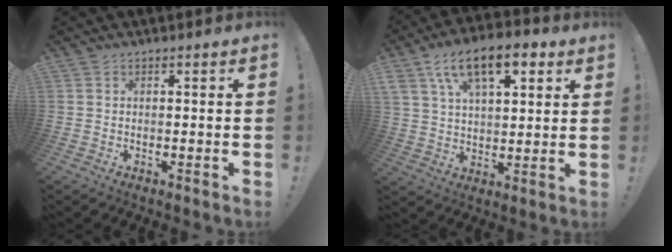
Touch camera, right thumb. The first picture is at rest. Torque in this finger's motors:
{"motor_torque": [0.84, 3.38, 0.42, 0.06, 0.11]}